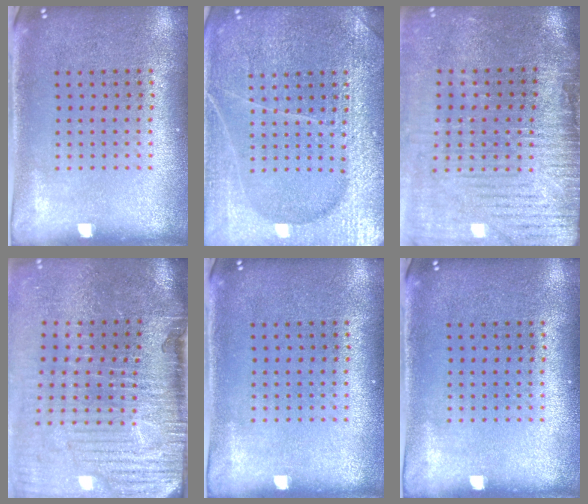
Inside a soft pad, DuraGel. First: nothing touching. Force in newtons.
{"total": 6.7, "press": 6.6, "slide": 0.9}
{"total": 4.3, "press": 3.7, "slide": 2.2}
{"total": 5.4, "press": 4.4, "slide": 3.1}
{"total": 0.0}
{"total": 0.0}